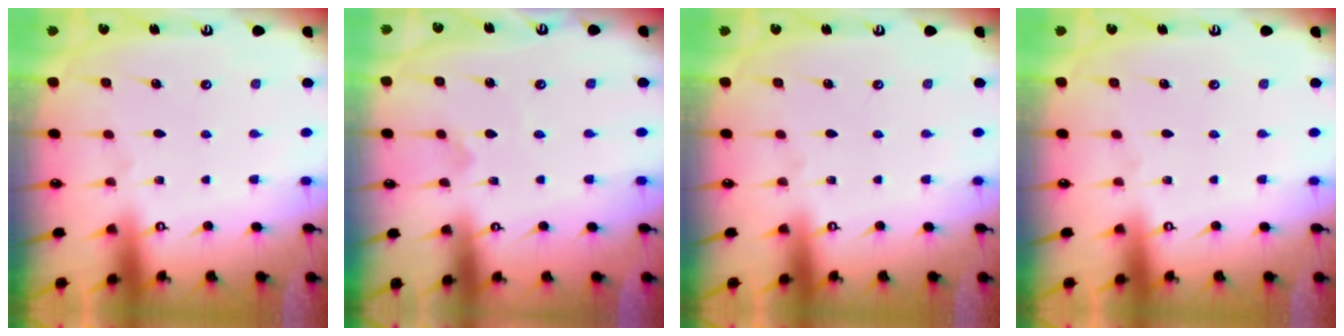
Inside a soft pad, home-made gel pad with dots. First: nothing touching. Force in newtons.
{"total": 1.7, "press": 1.7, "slide": 0.1}
{"total": 0.0}
{"total": 0.0}